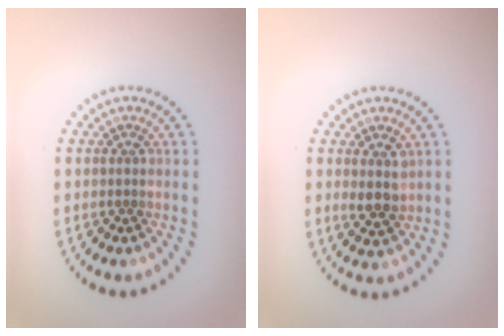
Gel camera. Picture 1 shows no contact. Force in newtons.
{"total": 2.1, "press": 1.9, "slide": 0.9}